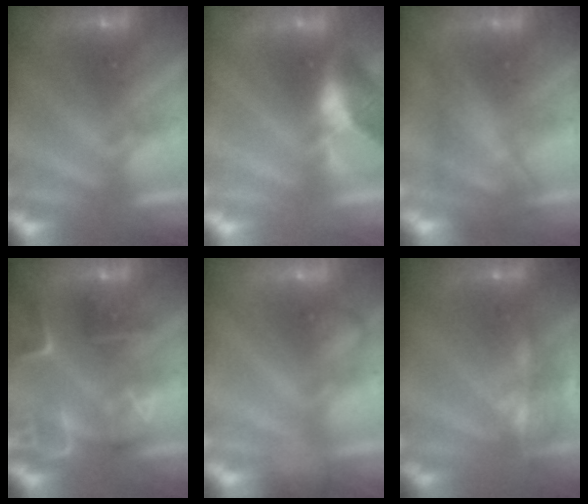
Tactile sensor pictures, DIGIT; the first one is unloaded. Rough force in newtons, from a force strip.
{"total": 2.6}
{"total": 4.0}
{"total": 9.4}
{"total": 2.6}
{"total": 7.0}